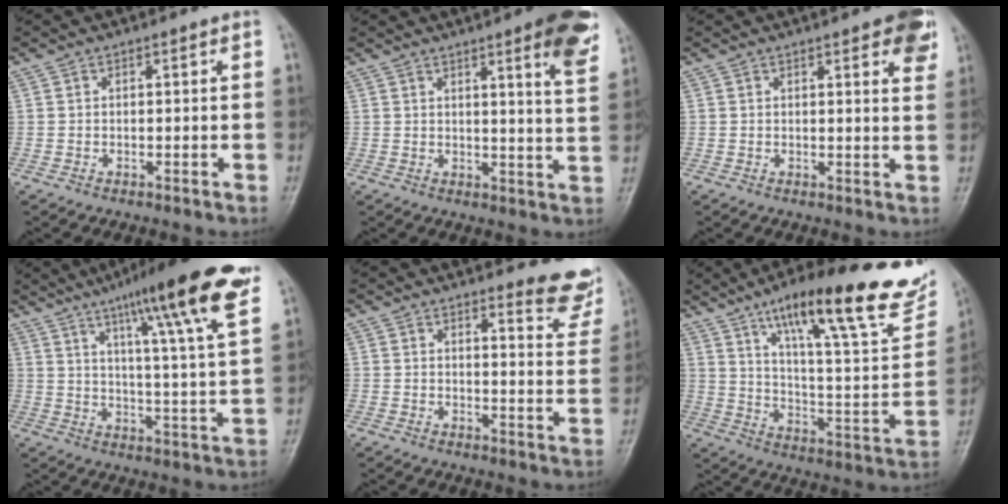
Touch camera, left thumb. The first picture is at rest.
{"total": 11.0, "force": [6.0, 1.5, 9.1], "torque": [-0.099, -0.030, 0.069]}
{"total": 8.1, "force": [4.4, 2.3, 6.4], "torque": [-0.057, -0.011, 0.048]}
{"total": 20.5, "force": [12.6, 1.6, 16.1], "torque": [-0.220, -0.043, 0.176]}
{"total": 8.4, "force": [7.9, 1.6, 2.4], "torque": [0.000, -0.075, 0.074]}
{"total": 28.6, "force": [18.4, 6.2, 20.9], "torque": [-0.281, -0.053, 0.278]}